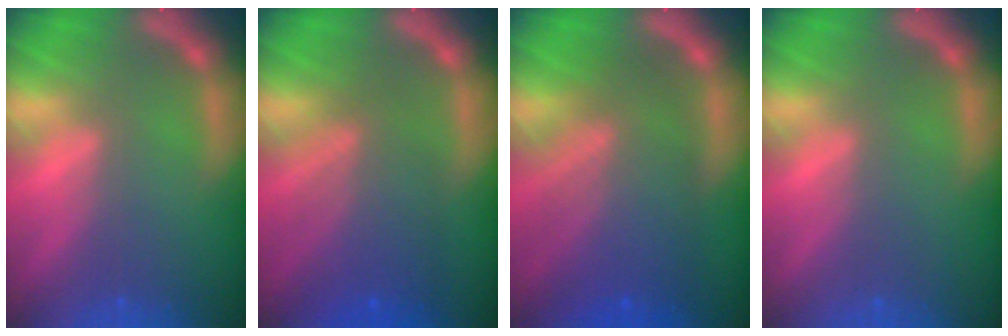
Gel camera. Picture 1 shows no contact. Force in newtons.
{"total": 6.5}
{"total": 9.1}
{"total": 0.0}